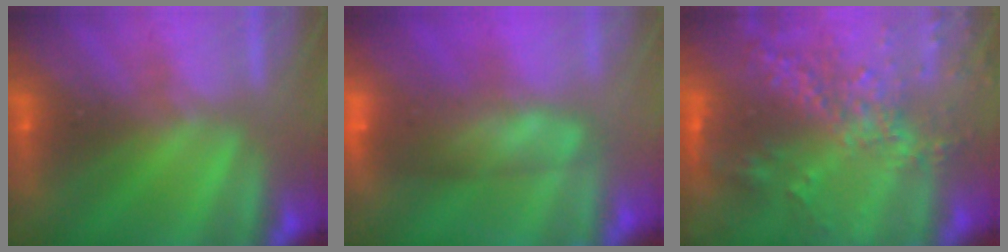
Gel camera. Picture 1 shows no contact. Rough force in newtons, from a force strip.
{"total": 7.0}
{"total": 6.1}